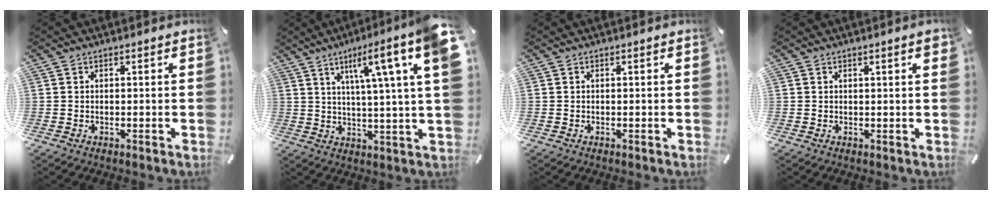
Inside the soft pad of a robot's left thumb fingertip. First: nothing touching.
{"total": 16.0, "force": [7.2, 2.5, 14.1], "torque": [-0.205, -0.041, 0.096]}
{"total": 0.0}
{"total": 1.8, "force": [0.7, 0.2, 1.6], "torque": [-0.032, 0.001, 0.011]}